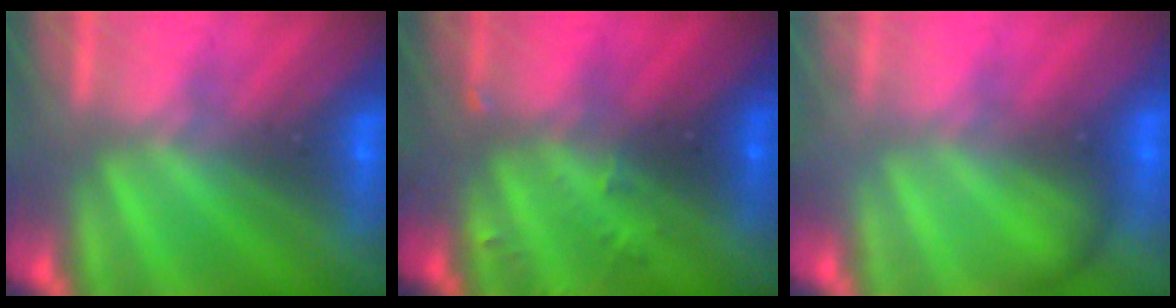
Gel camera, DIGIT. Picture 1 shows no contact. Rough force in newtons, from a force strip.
{"total": 2.9}
{"total": 1.8}